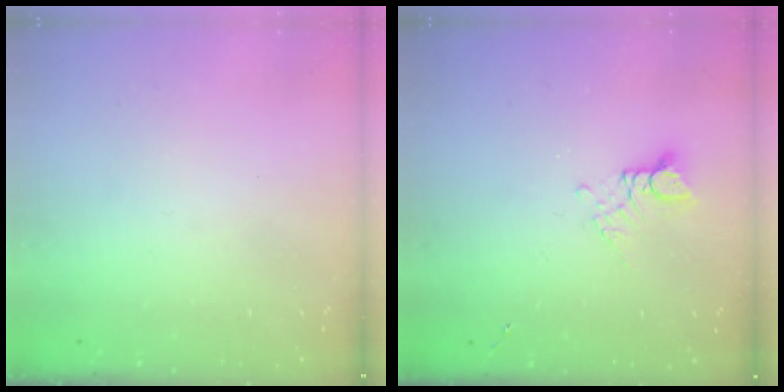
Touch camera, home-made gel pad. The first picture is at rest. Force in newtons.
{"total": 5.0, "press": 5.0, "slide": 0.5}